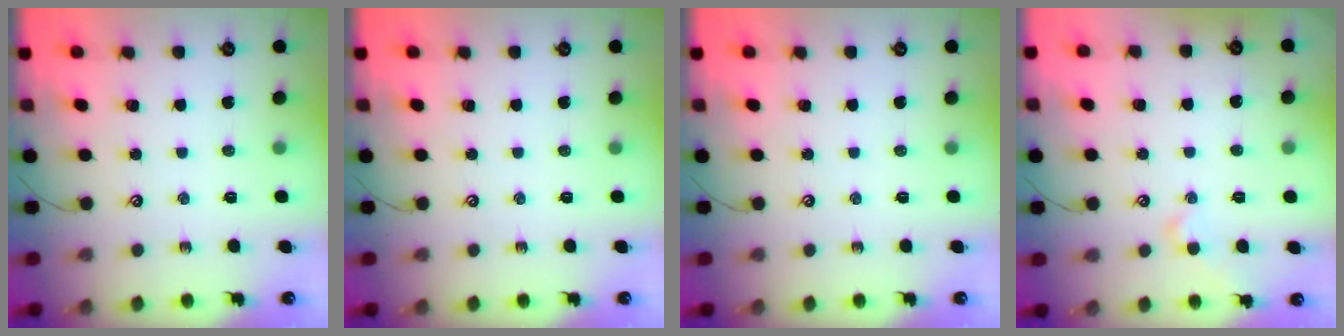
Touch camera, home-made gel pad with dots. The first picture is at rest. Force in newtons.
{"total": 0.0}
{"total": 0.0}
{"total": 0.0}